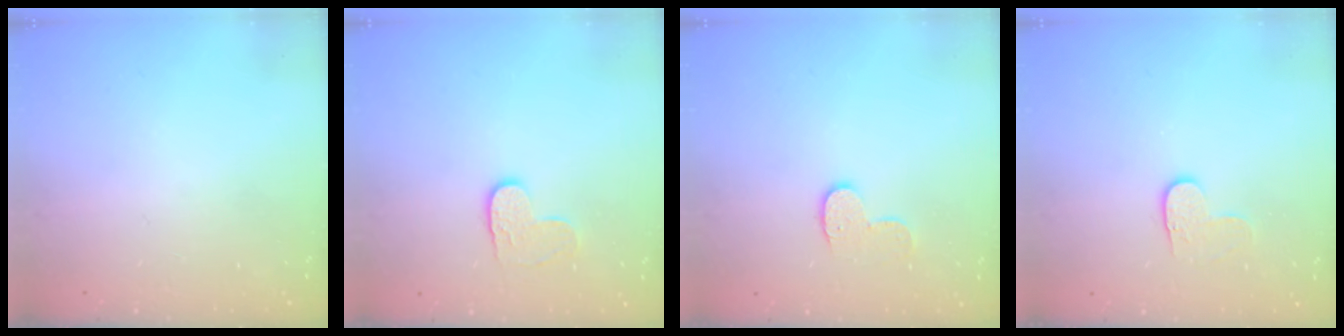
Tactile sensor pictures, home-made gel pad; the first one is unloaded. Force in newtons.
{"total": 5.2, "press": 5.2, "slide": 0.2}
{"total": 8.1, "press": 8.1, "slide": 0.4}
{"total": 3.7, "press": 3.7, "slide": 0.2}